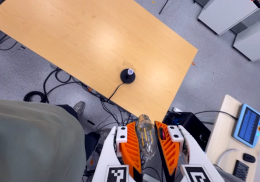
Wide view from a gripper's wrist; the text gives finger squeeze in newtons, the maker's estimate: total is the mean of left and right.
{"total": 20.1, "left": 22.1, "right": 18.2}